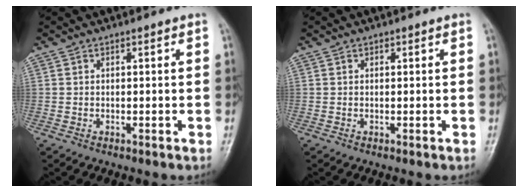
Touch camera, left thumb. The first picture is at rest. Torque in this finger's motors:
{"motor_torque": [-0.01, 0.01, -0.04, -0.02, 0.00]}